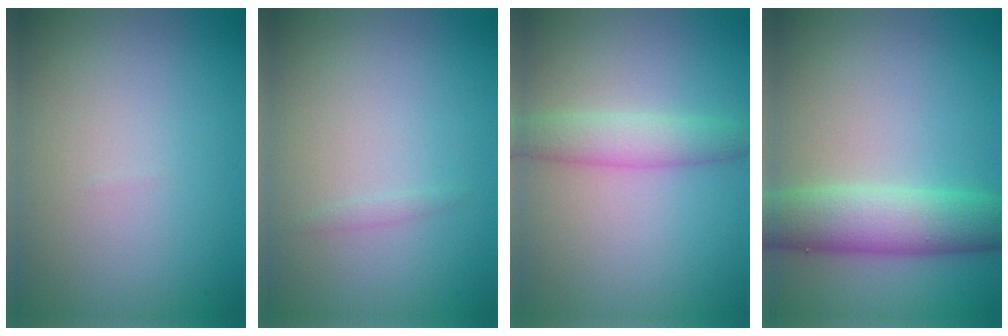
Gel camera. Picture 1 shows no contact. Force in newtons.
{"total": 0.6, "press": 0.6, "slide": 0.0}
{"total": 3.0, "press": 3.0, "slide": 0.1}
{"total": 5.7, "press": 5.7, "slide": 0.2}